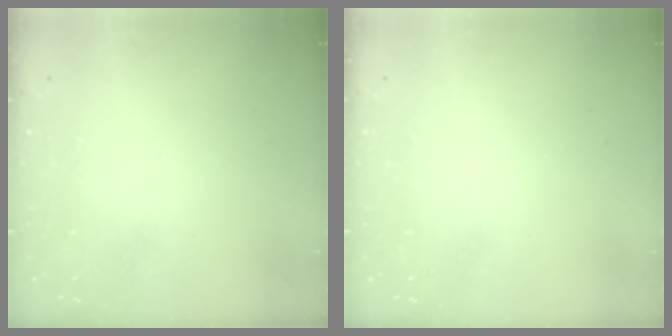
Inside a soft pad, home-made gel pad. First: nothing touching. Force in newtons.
{"total": 0.0}